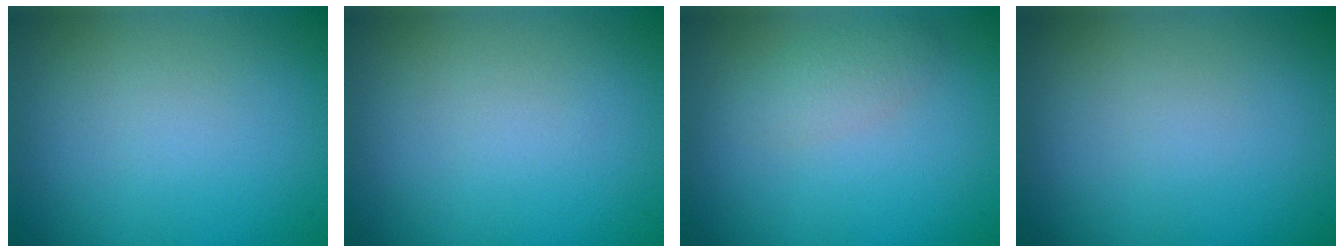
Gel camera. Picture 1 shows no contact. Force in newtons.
{"total": 0.0}
{"total": 1.7, "press": 1.7, "slide": 0.1}
{"total": 0.0}